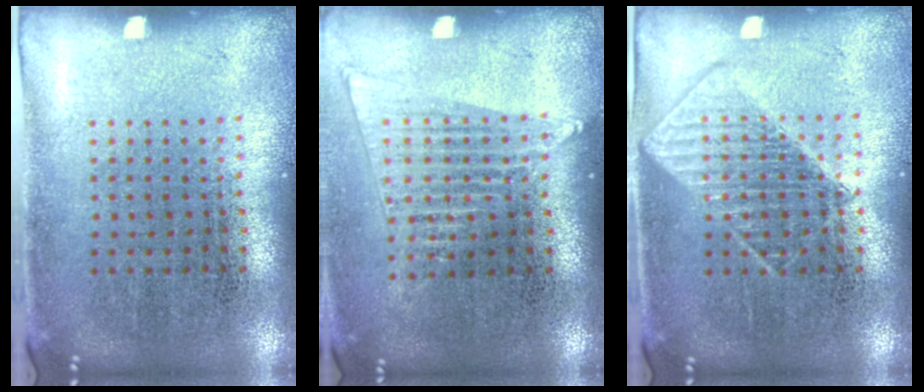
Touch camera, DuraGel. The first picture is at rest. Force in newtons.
{"total": 1.5, "press": 1.4, "slide": 0.7}
{"total": 2.2, "press": 2.1, "slide": 0.4}